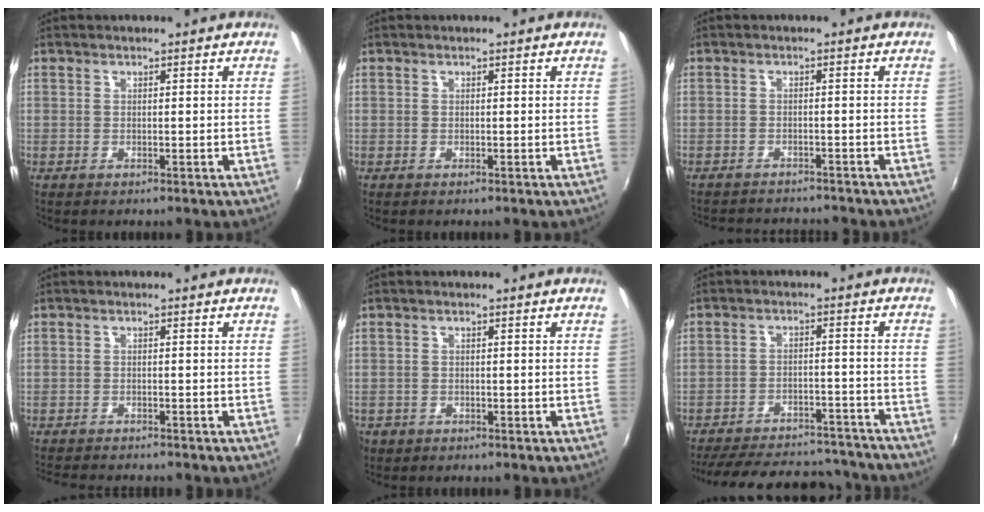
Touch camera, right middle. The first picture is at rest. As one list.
[{"total": 0.0}, {"total": 8.3, "force": [-7.7, 1.5, 2.5], "torque": [-0.064, -0.010, -0.111]}, {"total": 5.8, "force": [-5.5, 0.7, 1.9], "torque": [-0.052, -0.017, -0.089]}, {"total": 2.8, "force": [-1.5, 2.2, 0.8], "torque": [-0.024, -0.005, -0.024]}, {"total": 25.0, "force": [-21.9, 7.7, 9.2], "torque": [-0.190, 0.021, -0.274]}]